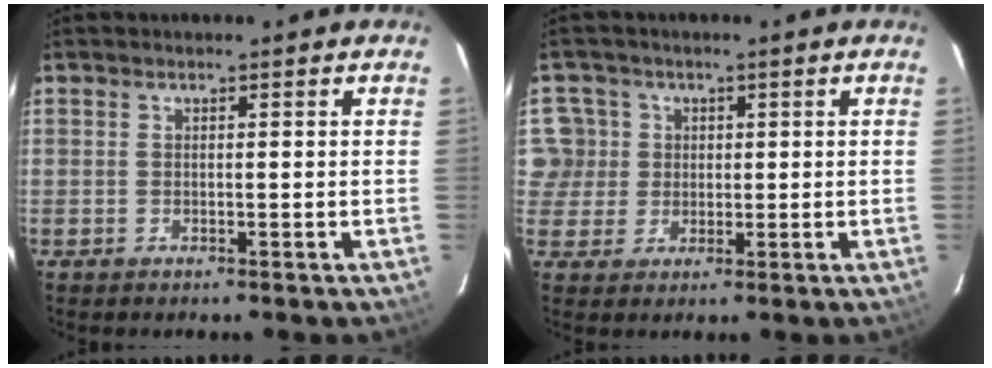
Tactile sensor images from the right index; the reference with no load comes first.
{"total": 5.1, "force": [0.9, 5.0, 0.4], "torque": [0.004, 0.021, 0.016]}